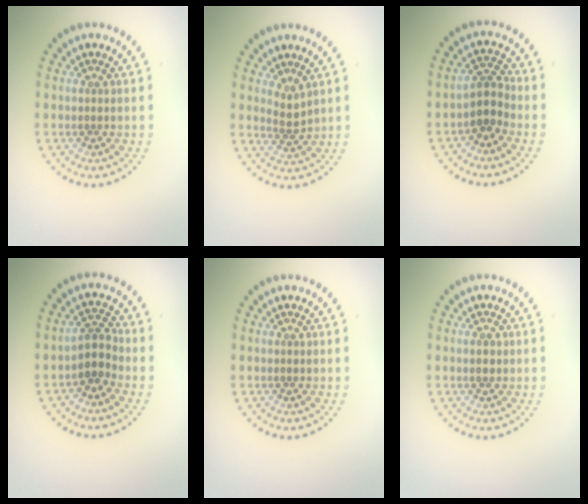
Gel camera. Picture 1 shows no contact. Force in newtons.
{"total": 1.5, "press": 1.0, "slide": 1.2}
{"total": 2.6, "press": 2.0, "slide": 1.6}
{"total": 2.5, "press": 2.0, "slide": 1.5}
{"total": 0.0}
{"total": 1.0, "press": 0.9, "slide": 0.2}